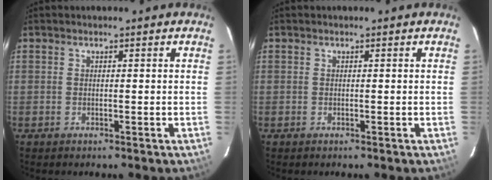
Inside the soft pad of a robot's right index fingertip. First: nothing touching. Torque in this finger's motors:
{"motor_torque": [-0.05, 0.03, 0.02, 0.00]}